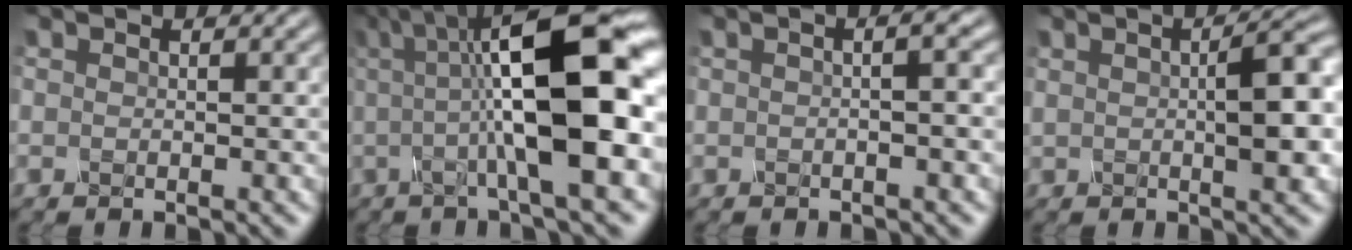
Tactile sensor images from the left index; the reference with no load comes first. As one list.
[{"total": 12.6, "force": [1.0, 3.2, 12.2], "torque": [-0.181, 0.019, 0.007]}, {"total": 3.2, "force": [0.4, 1.3, 2.9], "torque": [-0.019, 0.009, -0.015]}, {"total": 5.5, "force": [0.7, 1.3, 5.3], "torque": [-0.073, 0.014, 0.009]}]